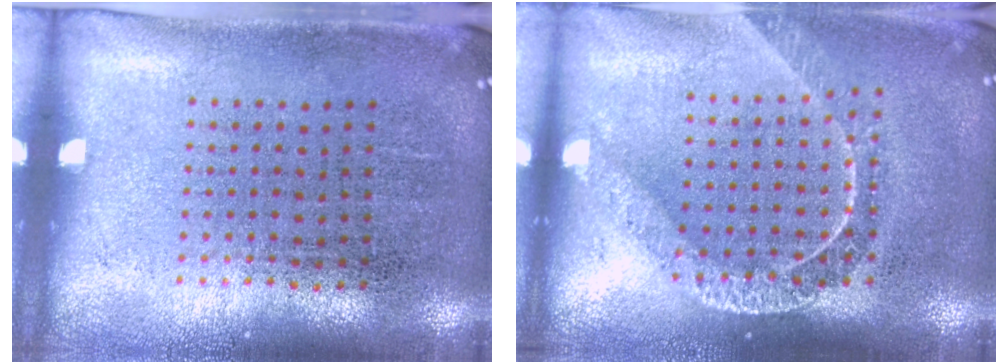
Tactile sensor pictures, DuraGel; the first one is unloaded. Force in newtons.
{"total": 1.7, "press": 1.5, "slide": 0.8}